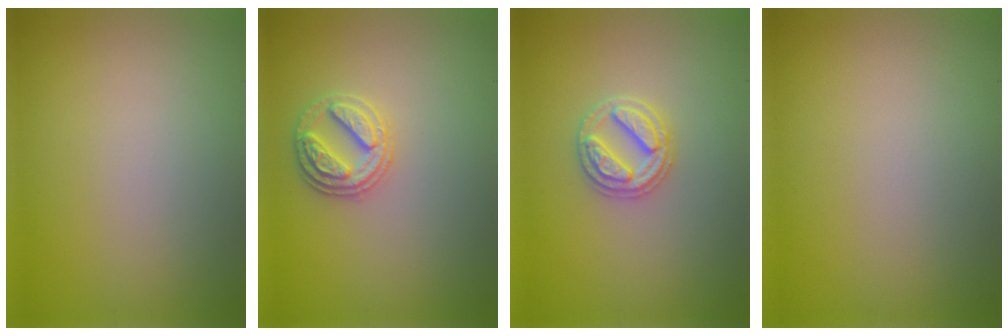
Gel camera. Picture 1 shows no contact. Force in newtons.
{"total": 2.9, "press": 2.8, "slide": 0.7}
{"total": 2.7, "press": 2.7, "slide": 0.3}
{"total": 0.0}